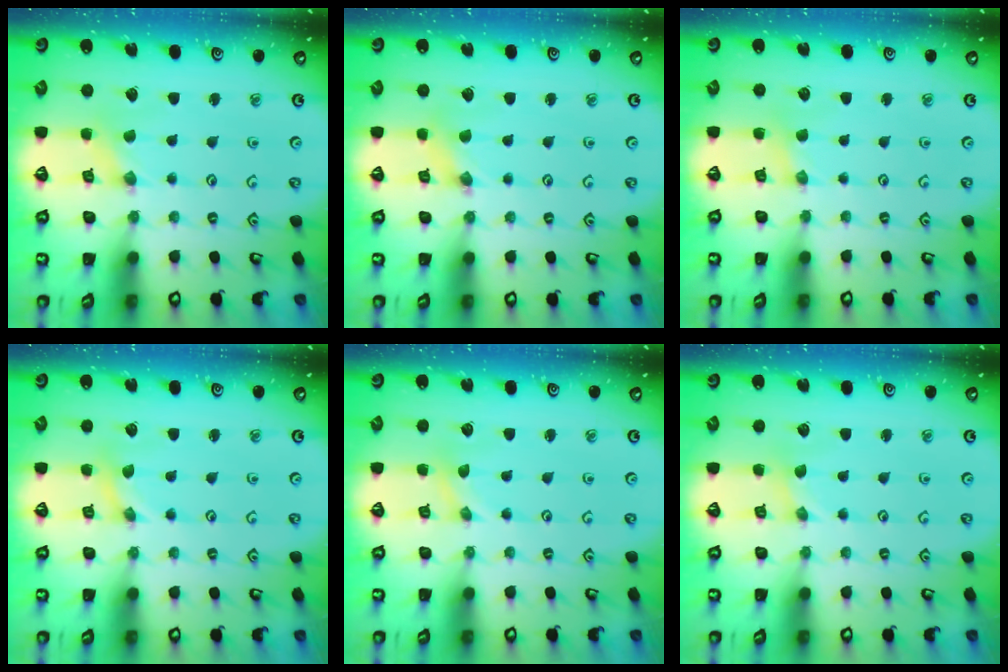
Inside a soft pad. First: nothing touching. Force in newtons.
{"total": 0.8, "press": 0.7, "slide": 0.3}
{"total": 2.0, "press": 2.0, "slide": 0.3}
{"total": 0.0}
{"total": 0.0}
{"total": 0.0}